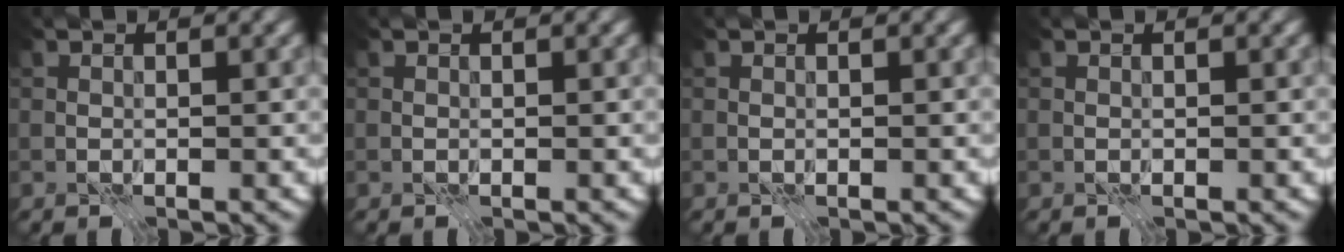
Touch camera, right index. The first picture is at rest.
{"total": 0.0}
{"total": 0.0}
{"total": 0.0}